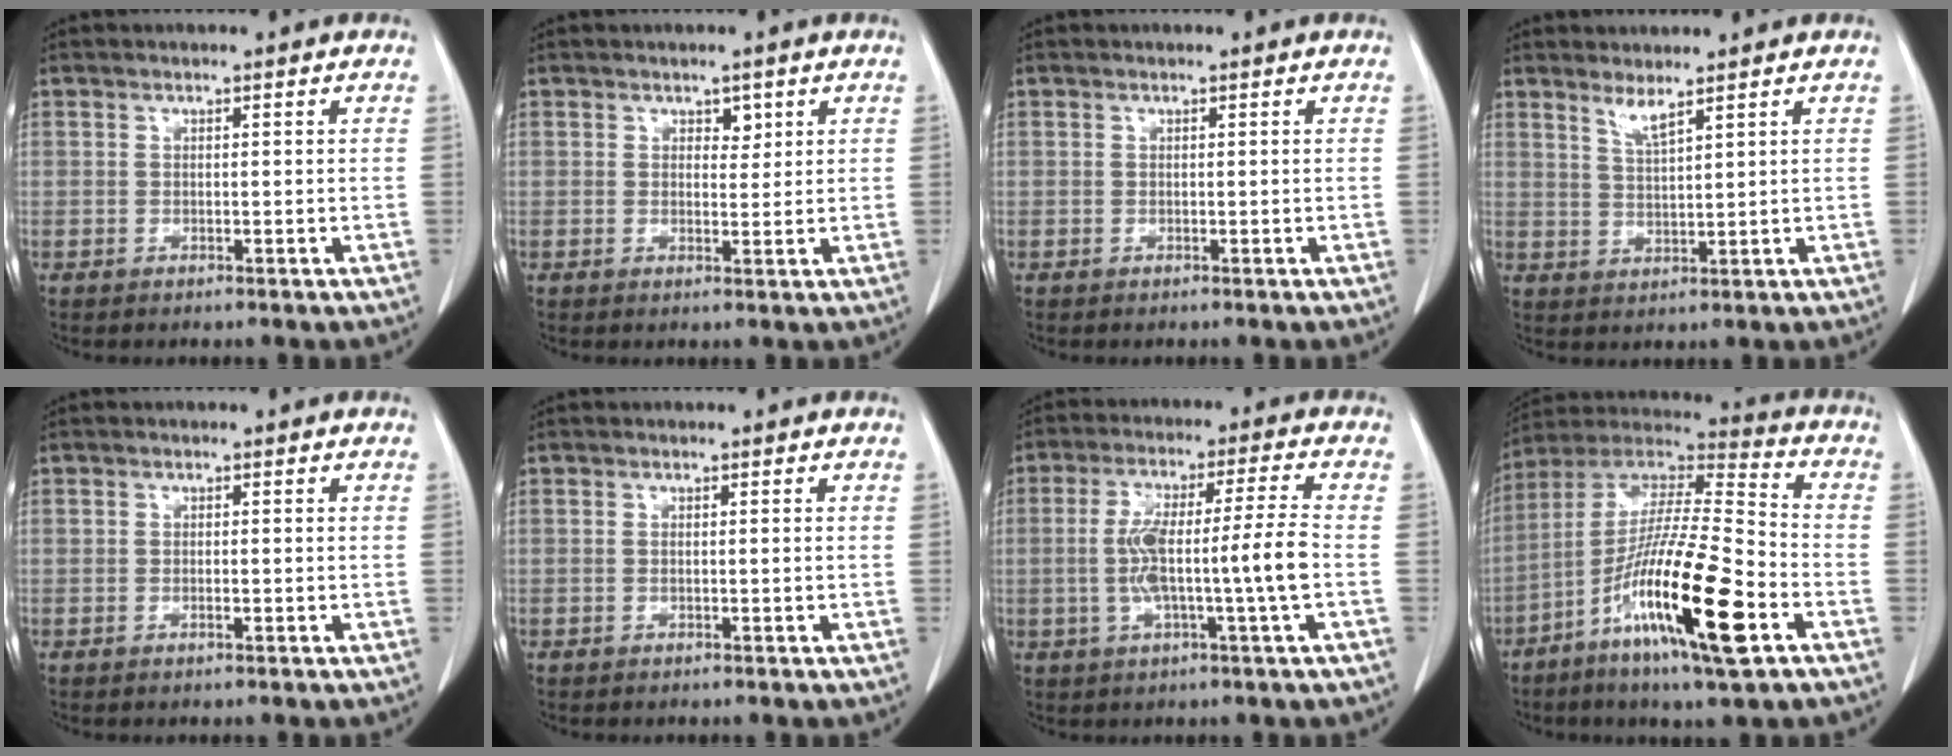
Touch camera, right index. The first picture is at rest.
{"total": 1.8, "force": [1.0, 1.1, 1.0], "torque": [-0.009, -0.003, 0.015]}
{"total": 0.0}
{"total": 2.7, "force": [2.1, -0.2, 1.6], "torque": [-0.033, -0.013, 0.045]}
{"total": 0.8, "force": [-0.2, 0.3, 0.7], "torque": [-0.015, -0.001, -0.003]}
{"total": 0.5, "force": [-0.1, 0.0, 0.5], "torque": [-0.013, -0.002, 0.001]}
{"total": 10.8, "force": [-1.6, -0.5, 10.7], "torque": [-0.198, 0.012, -0.028]}
{"total": 21.0, "force": [-8.5, 1.7, 19.2], "torque": [-0.375, -0.029, -0.156]}